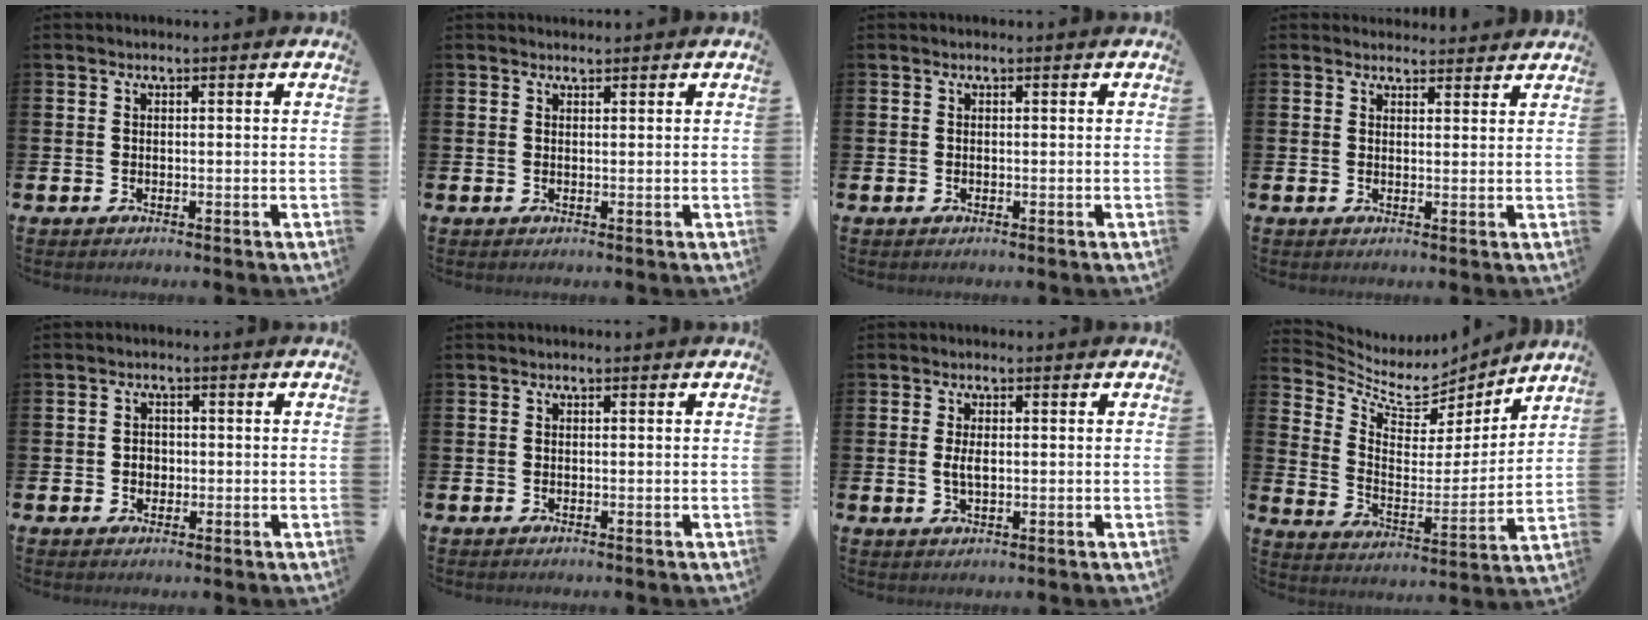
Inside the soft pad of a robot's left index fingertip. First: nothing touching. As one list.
[{"total": 0.8, "force": [0.8, 0.1, 0.0], "torque": [0.012, -0.004, 0.013]}, {"total": 0.0}, {"total": 2.4, "force": [2.4, 0.6, -0.2], "torque": [0.009, -0.014, 0.042]}, {"total": 1.8, "force": [-0.1, 1.6, 0.8], "torque": [0.004, -0.001, -0.008]}, {"total": 0.0}, {"total": 2.4, "force": [0.1, 1.0, 2.1], "torque": [-0.037, 0.001, 0.000]}, {"total": 7.5, "force": [6.5, 3.2, 2.0], "torque": [-0.073, -0.055, 0.108]}]